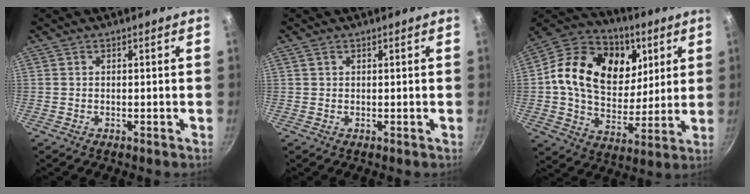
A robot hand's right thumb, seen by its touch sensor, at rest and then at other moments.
{"total": 0.7, "force": [0.4, 0.5, 0.3], "torque": [-0.006, 0.001, 0.007]}
{"total": 24.0, "force": [6.9, 17.0, 15.4], "torque": [-0.238, -0.014, 0.105]}